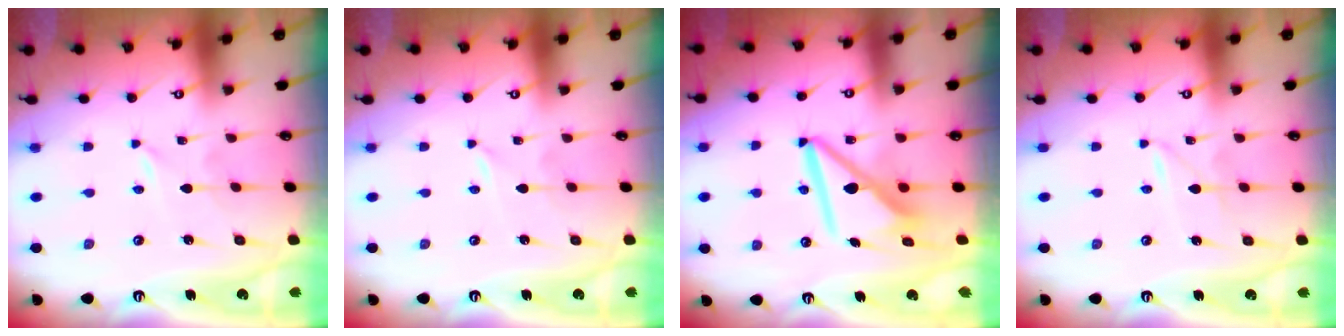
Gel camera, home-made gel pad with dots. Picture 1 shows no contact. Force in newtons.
{"total": 0.0}
{"total": 10.7, "press": 10.7, "slide": 1.2}
{"total": 2.7, "press": 2.7, "slide": 0.2}